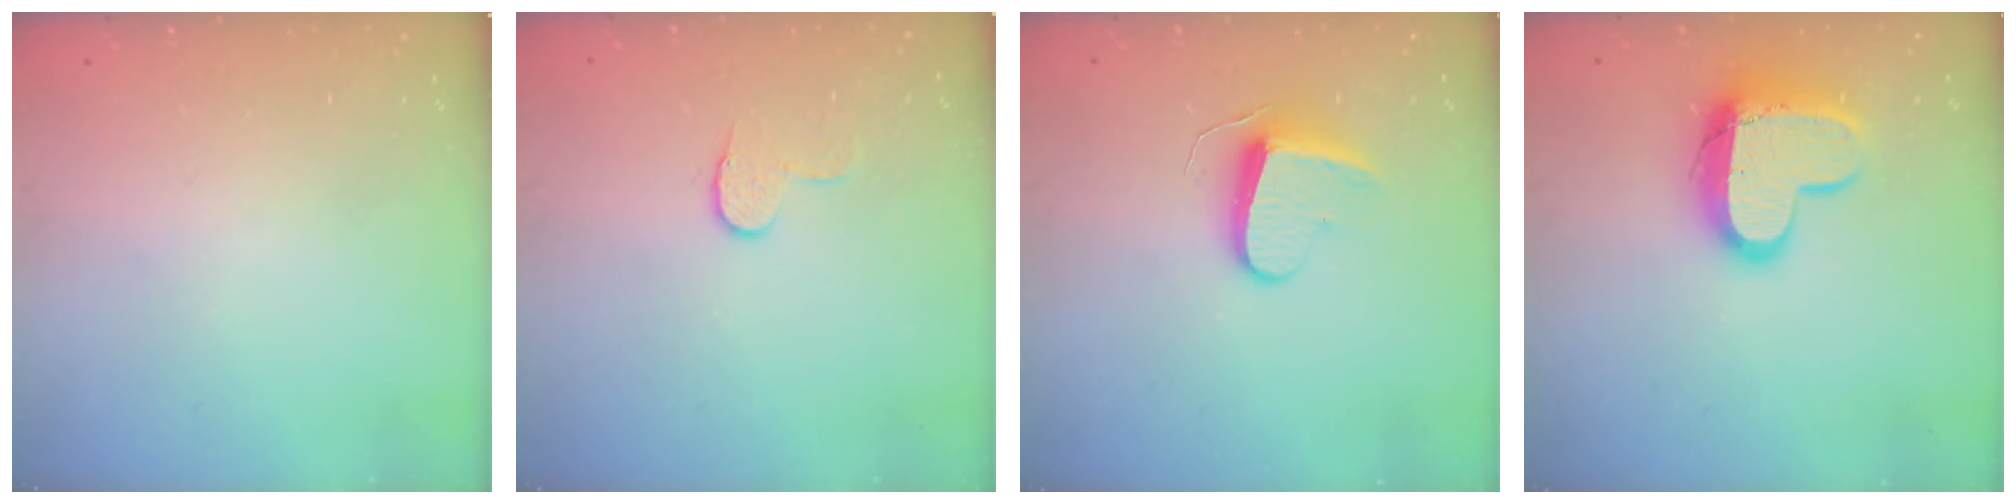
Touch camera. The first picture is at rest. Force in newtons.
{"total": 6.3, "press": 6.3, "slide": 0.4}
{"total": 8.7, "press": 8.7, "slide": 0.5}
{"total": 14.2, "press": 14.1, "slide": 1.1}